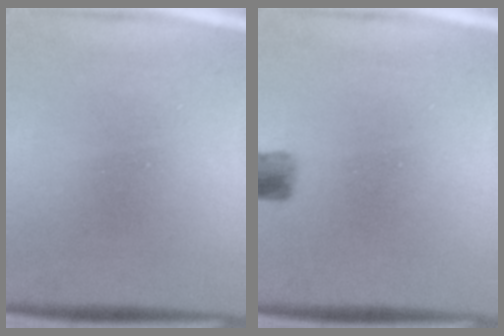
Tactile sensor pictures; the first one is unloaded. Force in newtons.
{"total": 2.4}